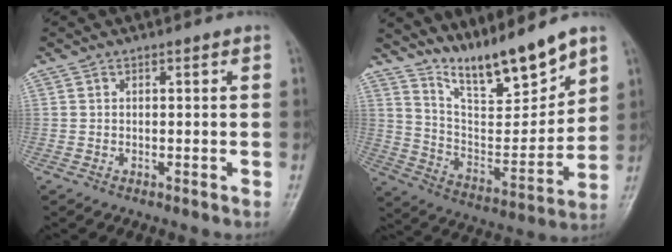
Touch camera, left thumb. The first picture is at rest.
{"total": 14.6, "force": [12.0, 2.7, 7.9], "torque": [-0.101, -0.079, 0.224]}